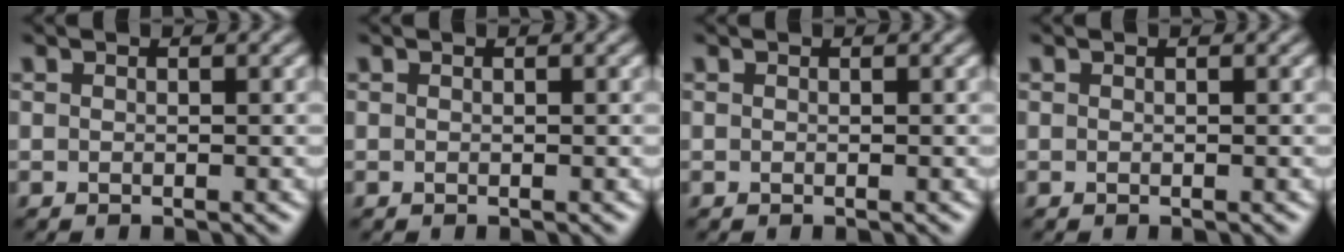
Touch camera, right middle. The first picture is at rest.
{"total": 0.0}
{"total": 0.0}
{"total": 0.0}